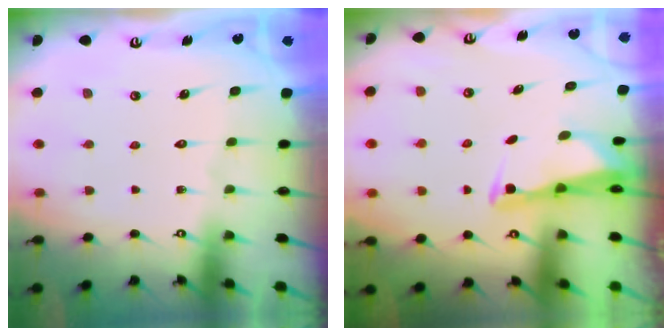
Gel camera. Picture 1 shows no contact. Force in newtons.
{"total": 2.8, "press": 2.7, "slide": 0.6}